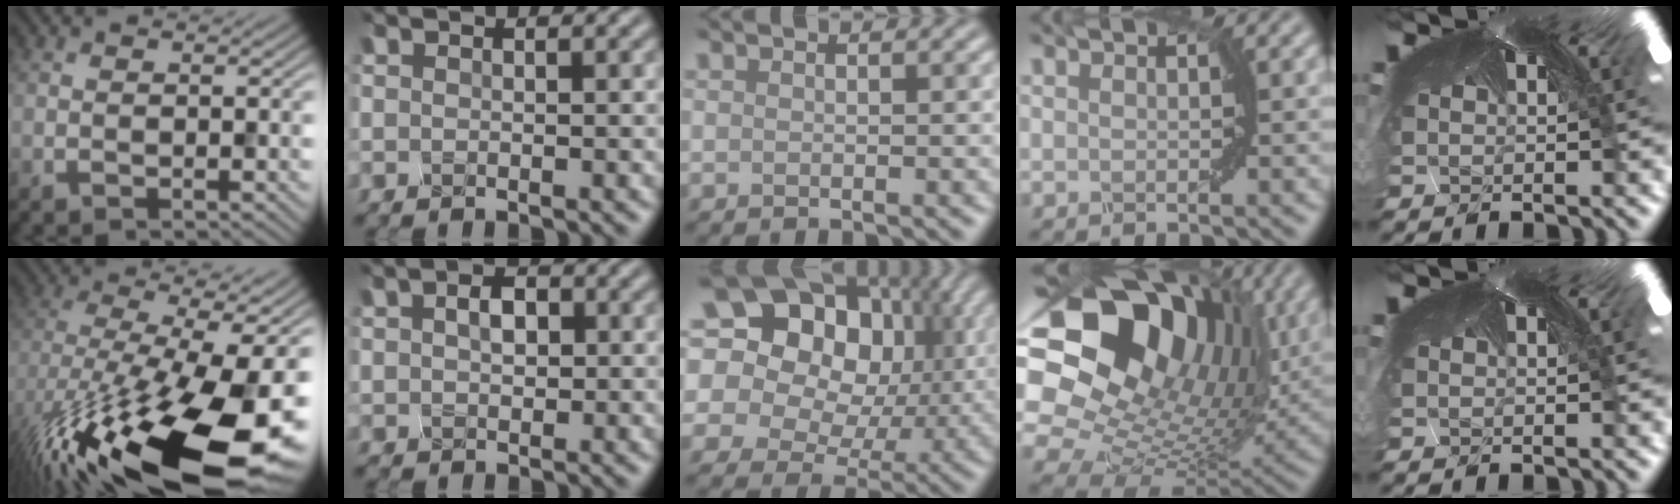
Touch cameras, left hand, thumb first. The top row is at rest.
{"thumb": {"total": 20.1, "force": [-8.7, 8.1, 16.2], "torque": [-0.296, -0.047, -0.124]}, "index": {"total": 2.4, "force": [0.0, 1.7, 1.7], "torque": [-0.033, 0.004, -0.004]}, "middle": {"total": 20.1, "force": [6.8, 15.9, 10.3], "torque": [-0.218, 0.056, 0.091]}, "ring": {"total": 18.0, "force": [6.6, 12.8, 10.9], "torque": [-0.214, 0.030, 0.119]}}